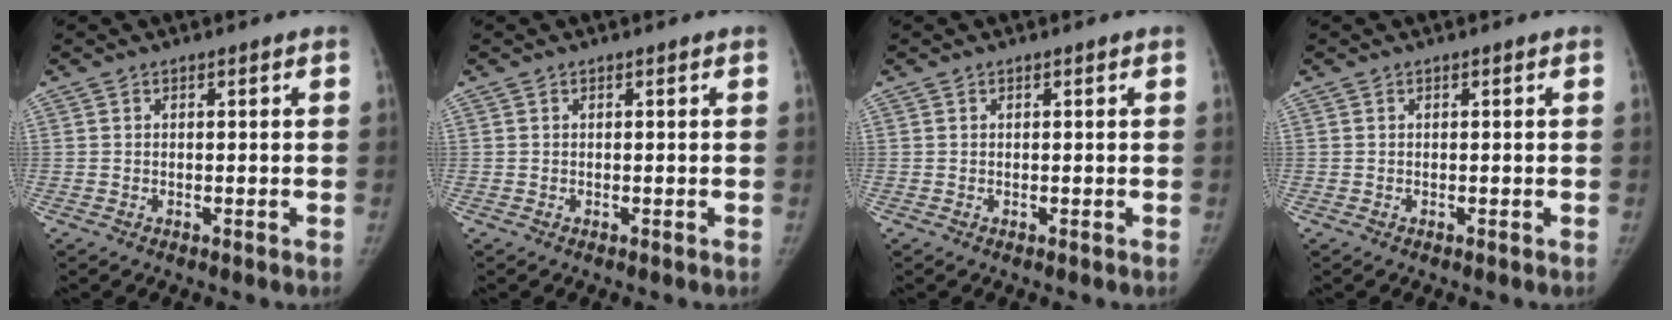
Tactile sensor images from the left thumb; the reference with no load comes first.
{"total": 0.0}
{"total": 0.0}
{"total": 0.0}